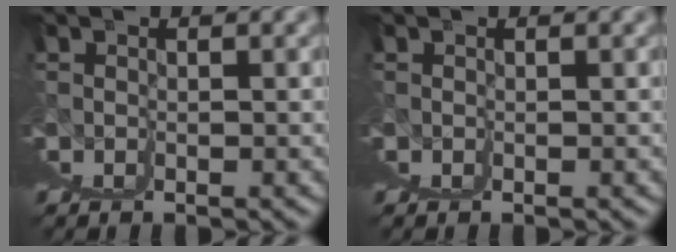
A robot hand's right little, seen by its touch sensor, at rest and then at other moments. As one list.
[{"total": 0.0}]